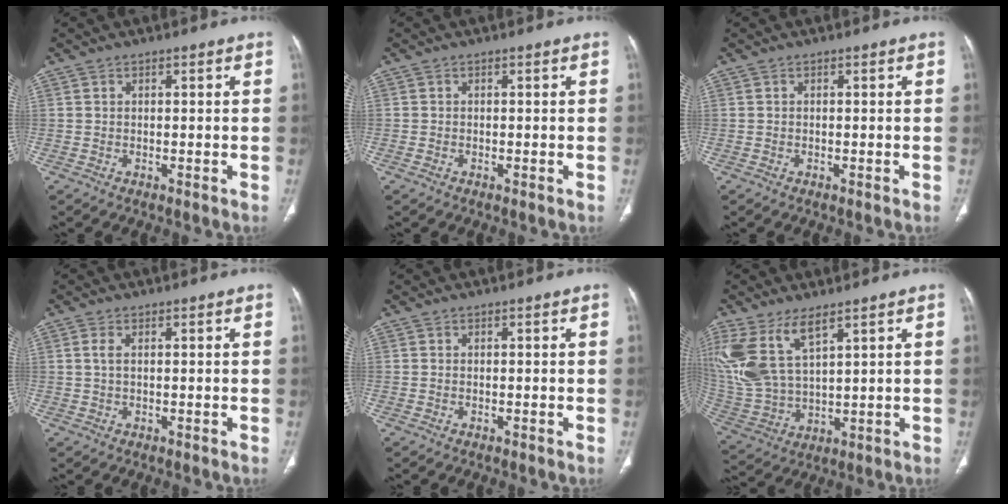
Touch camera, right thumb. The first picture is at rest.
{"total": 0.6, "force": [-0.3, 0.4, 0.4], "torque": [-0.011, 0.003, -0.005]}
{"total": 0.0}
{"total": 1.8, "force": [0.4, 0.8, 1.5], "torque": [-0.043, 0.007, 0.014]}
{"total": 0.0}
{"total": 14.6, "force": [7.6, 6.5, 10.7], "torque": [-0.240, -0.025, 0.172]}